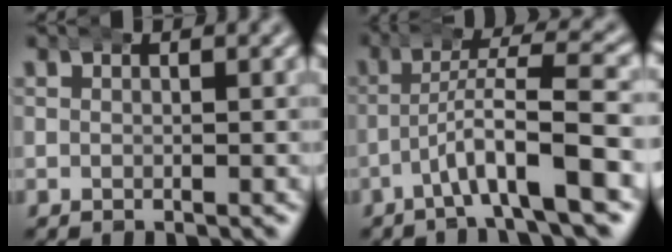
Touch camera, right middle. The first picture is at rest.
{"total": 5.4, "force": [-2.2, 0.8, 4.9], "torque": [-0.081, 0.007, -0.039]}